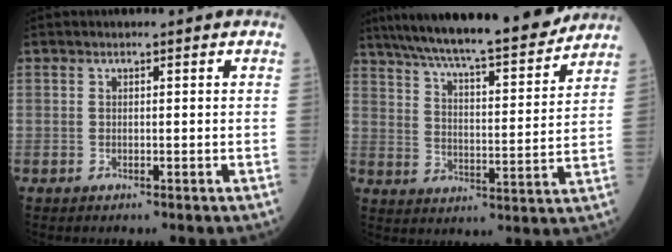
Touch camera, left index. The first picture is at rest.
{"total": 22.5, "force": [19.7, 2.3, 10.7], "torque": [-0.183, -0.002, 0.285]}